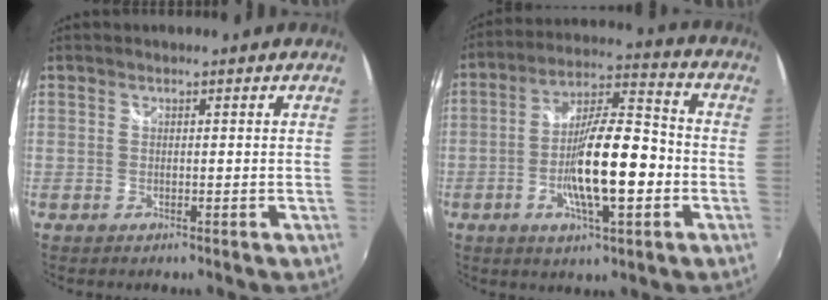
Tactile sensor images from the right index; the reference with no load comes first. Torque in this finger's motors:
{"motor_torque": [2.10, -0.04, 1.05, 0.21]}